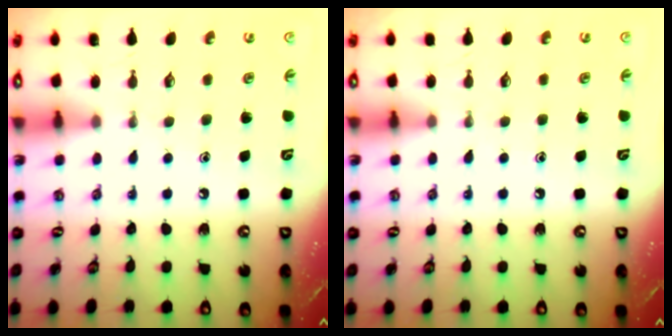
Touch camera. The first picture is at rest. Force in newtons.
{"total": 4.4, "press": 4.3, "slide": 0.7}